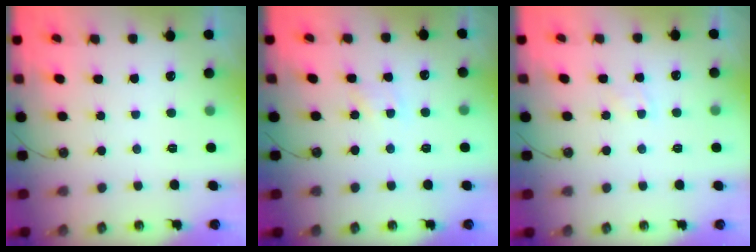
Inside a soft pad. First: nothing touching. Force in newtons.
{"total": 4.9, "press": 4.9, "slide": 0.6}
{"total": 3.5, "press": 3.5, "slide": 0.5}